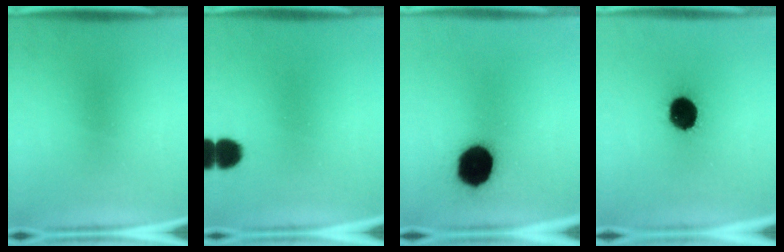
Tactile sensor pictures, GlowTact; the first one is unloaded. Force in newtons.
{"total": 5.5}
{"total": 16.9}
{"total": 13.3}